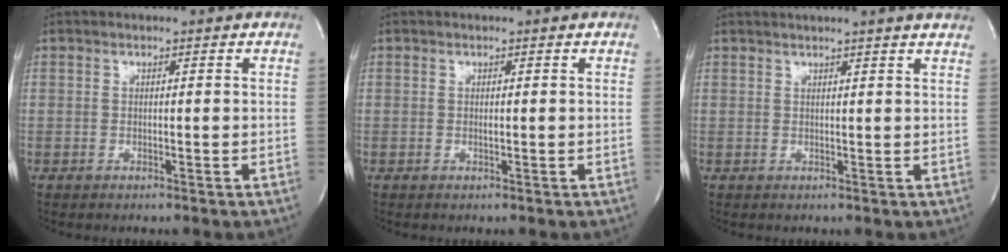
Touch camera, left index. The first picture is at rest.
{"total": 0.0}
{"total": 7.0, "force": [6.2, -1.0, 3.2], "torque": [-0.040, 0.015, 0.058]}